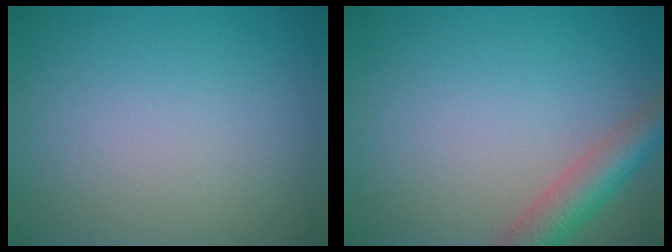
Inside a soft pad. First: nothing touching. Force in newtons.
{"total": 4.1, "press": 4.1, "slide": 0.3}